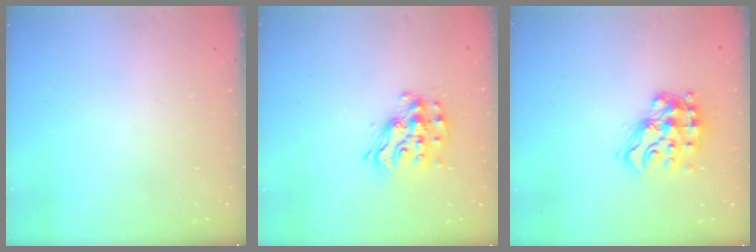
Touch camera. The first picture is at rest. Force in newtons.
{"total": 13.4, "press": 13.3, "slide": 0.9}
{"total": 13.8, "press": 13.8, "slide": 1.0}